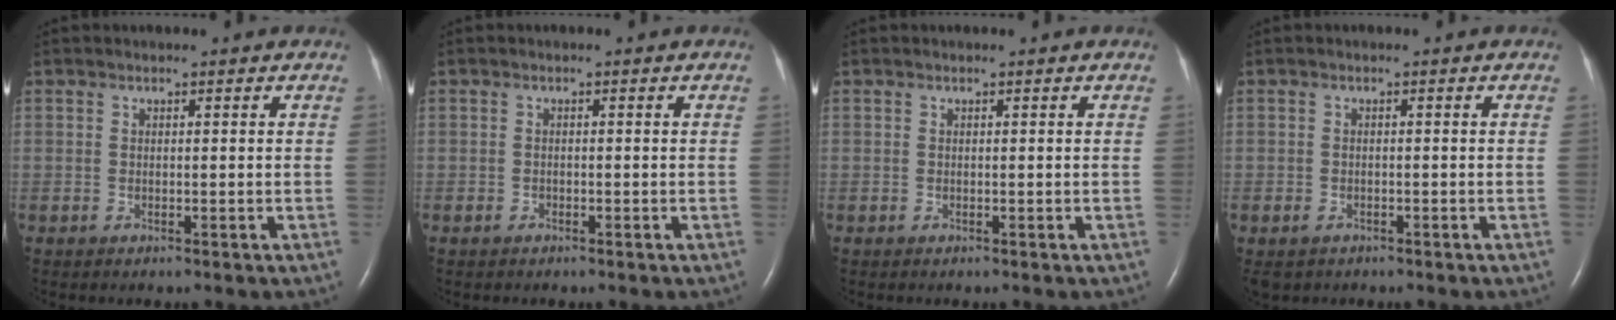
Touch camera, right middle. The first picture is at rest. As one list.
[{"total": 0.6, "force": [-0.5, 0.4, 0.1], "torque": [-0.006, 0.001, -0.010]}, {"total": 0.0}, {"total": 2.5, "force": [-1.6, 1.7, 0.8], "torque": [-0.019, -0.003, -0.022]}]